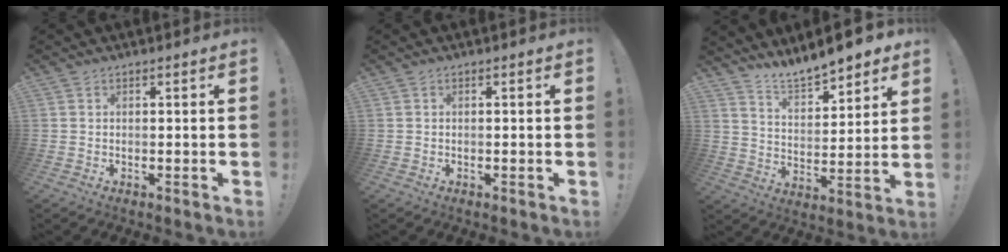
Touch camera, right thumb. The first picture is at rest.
{"total": 0.0}
{"total": 10.3, "force": [9.7, 1.5, 3.1], "torque": [-0.064, -0.080, 0.175]}